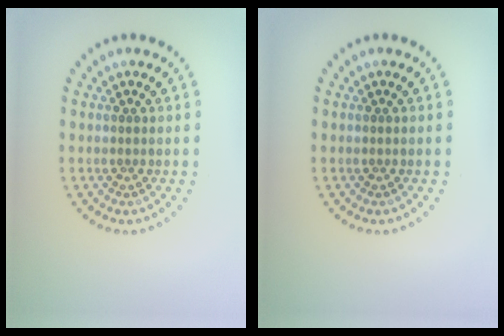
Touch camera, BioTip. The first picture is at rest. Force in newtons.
{"total": 0.0}